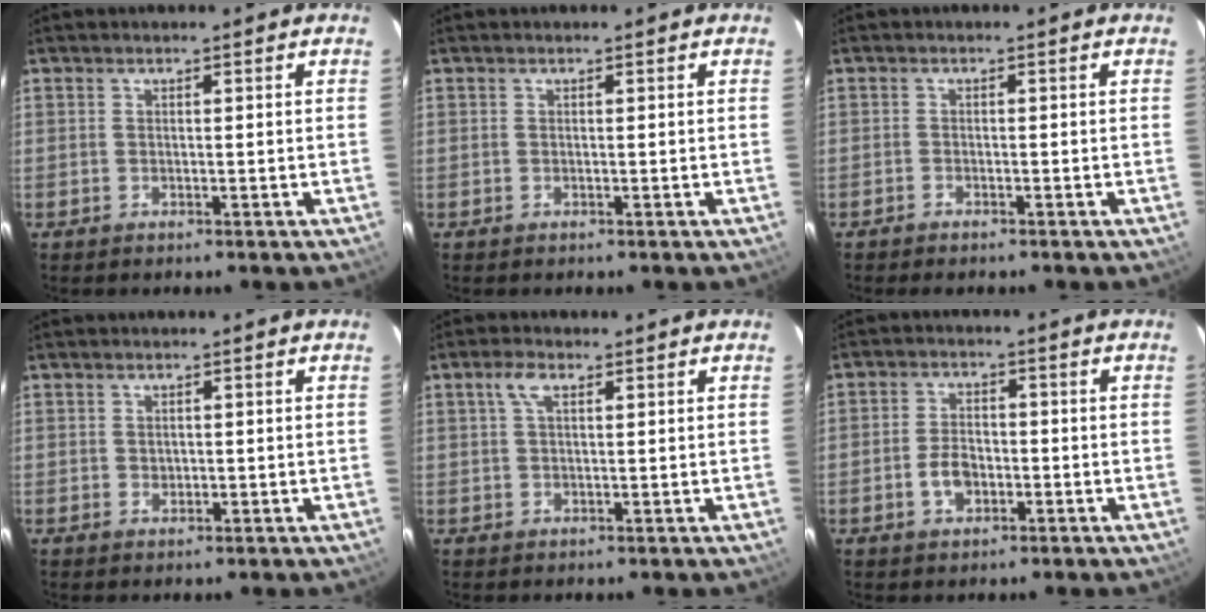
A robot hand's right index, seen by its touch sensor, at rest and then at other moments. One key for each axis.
{"total": 0.0}
{"total": 1.4, "fx": -1.3, "fy": 0.3, "fz": 0.4, "tx": -0.017, "ty": -0.002, "tz": -0.027}
{"total": 1.0, "fx": 0.2, "fy": 0.9, "fz": 0.2, "tx": 0.000, "ty": 0.001, "tz": 0.005}
{"total": 2.8, "fx": 1.3, "fy": 1.3, "fz": 2.2, "tx": -0.045, "ty": 0.008, "tz": 0.024}
{"total": 4.8, "fx": -1.7, "fy": 3.2, "fz": 3.2, "tx": -0.065, "ty": 0.009, "tz": -0.027}